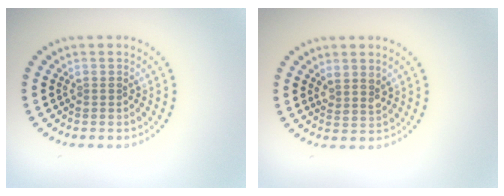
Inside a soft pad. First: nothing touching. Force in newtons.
{"total": 1.8, "press": 1.5, "slide": 0.9}